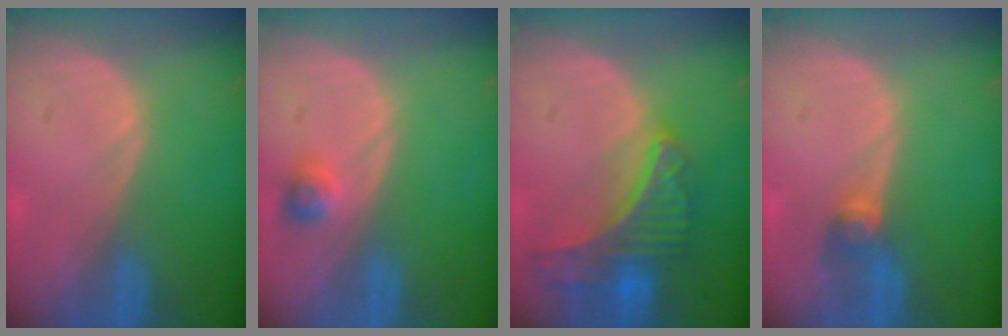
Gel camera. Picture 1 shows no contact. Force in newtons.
{"total": 2.3, "press": 2.2, "slide": 0.3}
{"total": 8.9, "press": 7.8, "slide": 4.2}
{"total": 2.7, "press": 2.7, "slide": 0.3}